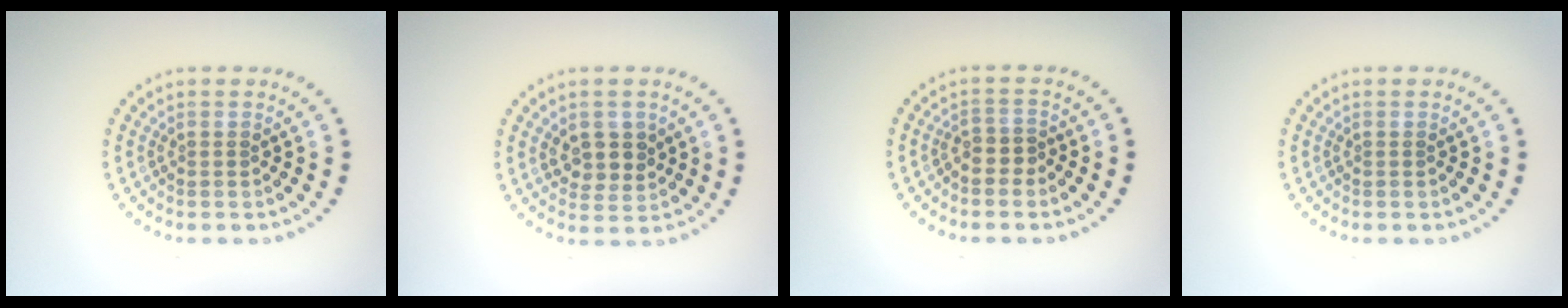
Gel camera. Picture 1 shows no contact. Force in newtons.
{"total": 2.8, "press": 2.7, "slide": 0.8}
{"total": 1.5, "press": 1.2, "slide": 0.9}
{"total": 0.0}